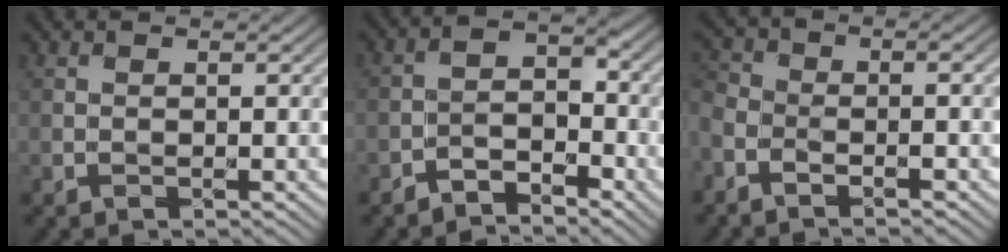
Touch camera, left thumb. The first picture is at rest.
{"total": 3.8, "force": [-3.2, 2.1, 0.2], "torque": [0.010, 0.007, -0.063]}
{"total": 4.4, "force": [-3.0, 1.7, 2.7], "torque": [-0.043, -0.010, -0.047]}